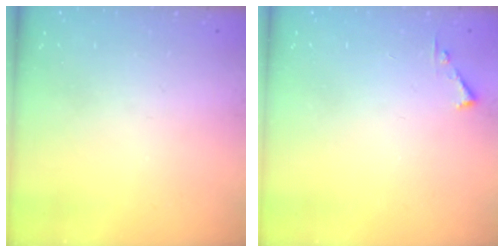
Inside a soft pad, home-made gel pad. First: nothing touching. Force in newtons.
{"total": 3.6, "press": 3.6, "slide": 0.4}